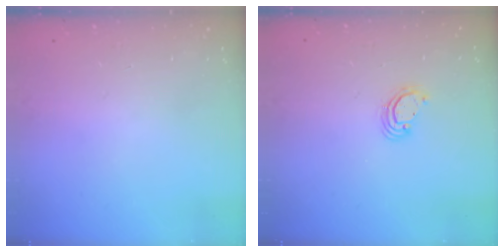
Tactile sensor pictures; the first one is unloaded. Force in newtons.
{"total": 3.6, "press": 3.6, "slide": 0.2}